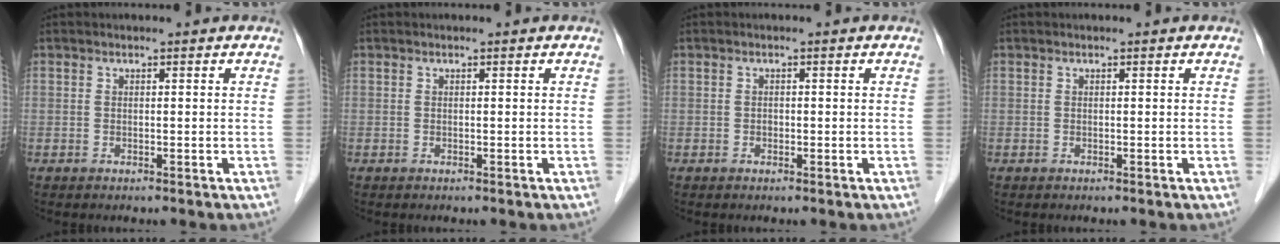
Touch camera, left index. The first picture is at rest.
{"total": 0.0}
{"total": 0.5, "force": [-0.1, 0.4, 0.3], "torque": [-0.004, 0.003, -0.004]}
{"total": 0.0}